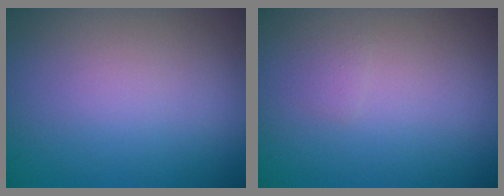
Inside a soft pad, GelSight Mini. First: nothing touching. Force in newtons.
{"total": 0.6, "press": 0.6, "slide": 0.1}